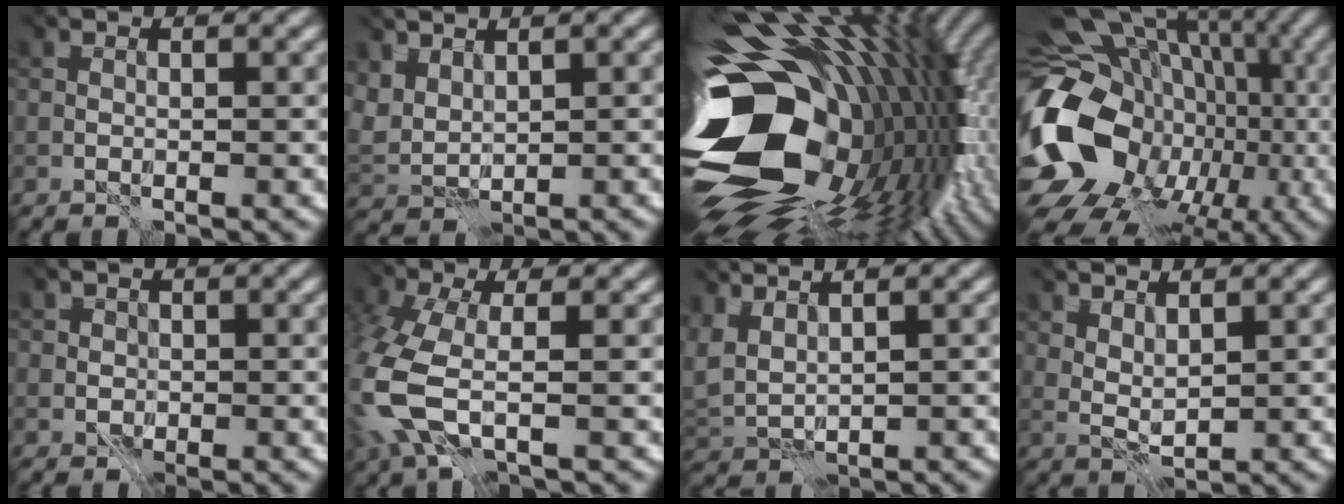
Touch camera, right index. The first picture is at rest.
{"total": 2.8, "force": [2.2, 1.4, 0.9], "torque": [-0.029, 0.001, 0.045]}
{"total": 19.7, "force": [-2.2, 13.7, 14.0], "torque": [-0.267, -0.017, -0.029]}
{"total": 19.1, "force": [-4.5, 15.0, 10.9], "torque": [-0.210, -0.011, -0.059]}
{"total": 1.1, "force": [0.5, 0.9, -0.2], "torque": [0.019, 0.003, 0.004]}
{"total": 6.8, "force": [-1.6, 3.4, 5.6], "torque": [-0.169, -0.016, -0.042]}
{"total": 2.6, "force": [2.0, 0.9, 1.4], "torque": [-0.044, 0.005, 0.044]}
{"total": 1.8, "force": [1.6, 0.3, 0.8], "torque": [-0.020, -0.001, 0.034]}